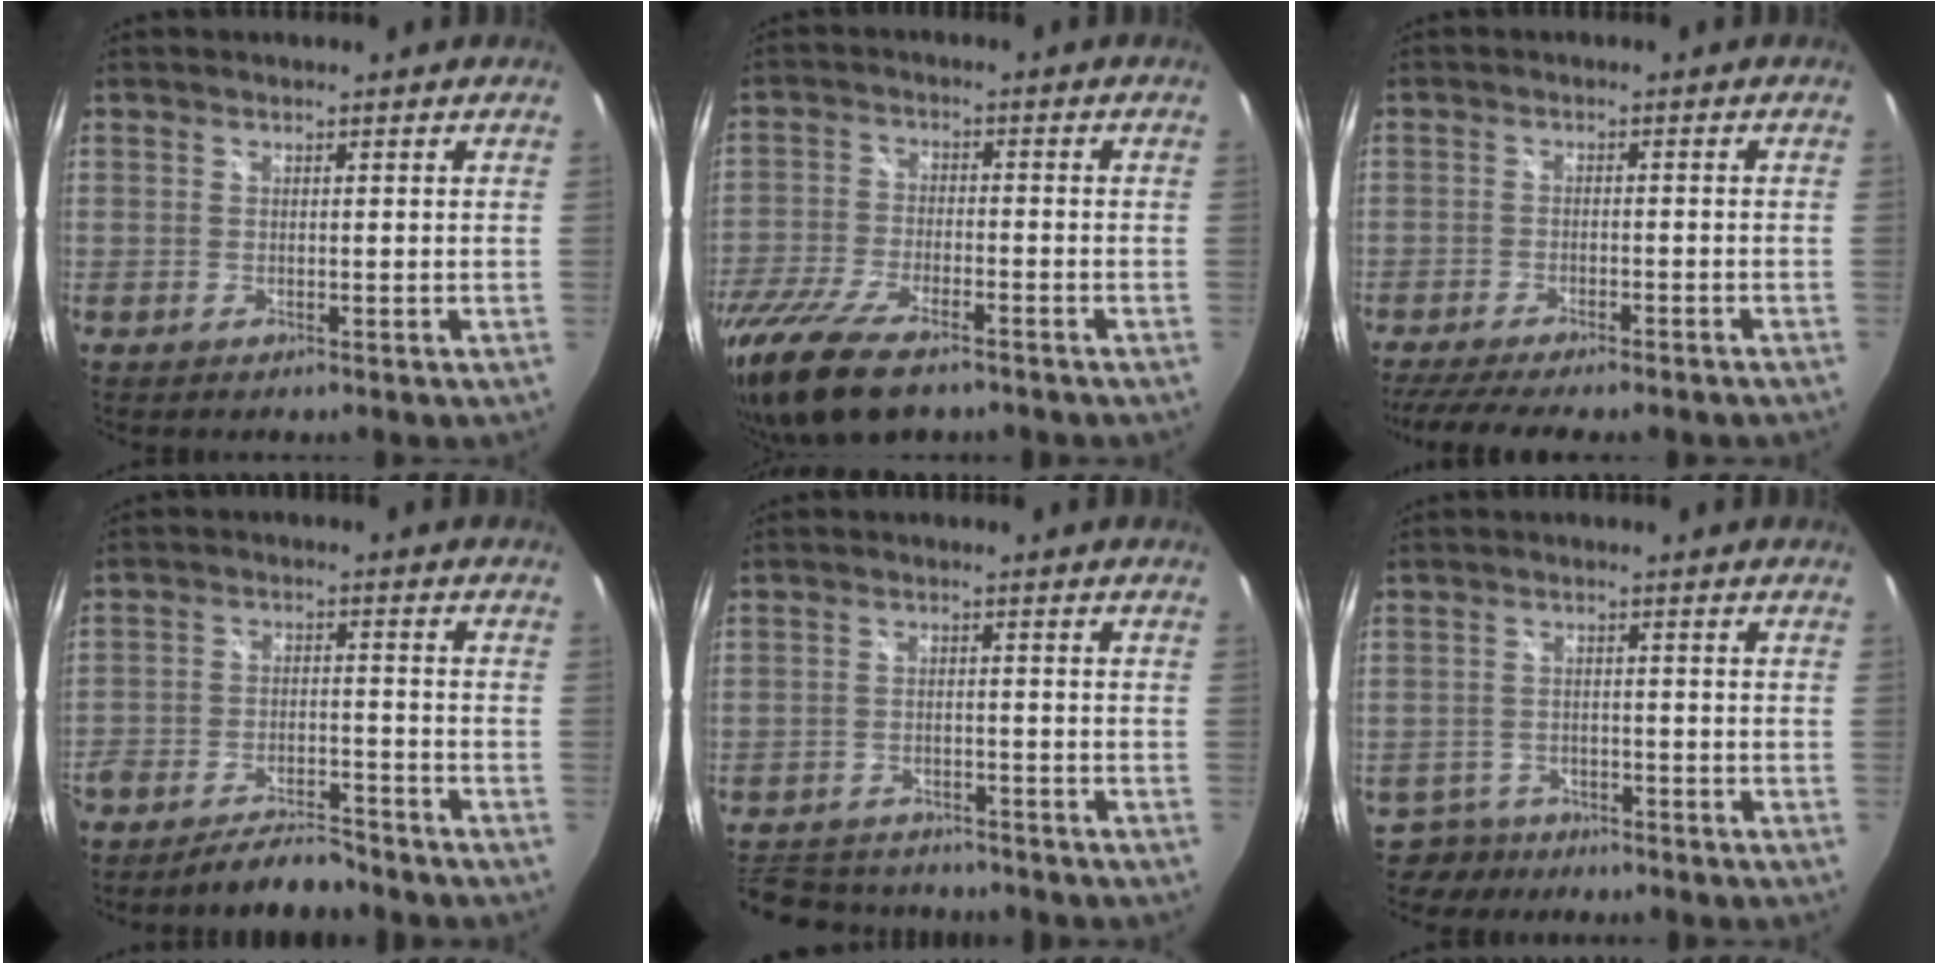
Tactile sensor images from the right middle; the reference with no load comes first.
{"total": 15.2, "force": [-11.2, 5.1, 9.0], "torque": [-0.208, -0.050, -0.208]}
{"total": 12.9, "force": [-11.0, 2.1, 6.6], "torque": [-0.137, -0.036, -0.163]}
{"total": 9.6, "force": [-8.7, 2.3, 3.2], "torque": [-0.084, 0.003, -0.136]}
{"total": 14.1, "force": [-12.0, 5.7, 4.7], "torque": [-0.125, 0.003, -0.180]}
{"total": 4.8, "force": [-3.9, 2.9, -0.1], "torque": [-0.012, 0.005, -0.070]}